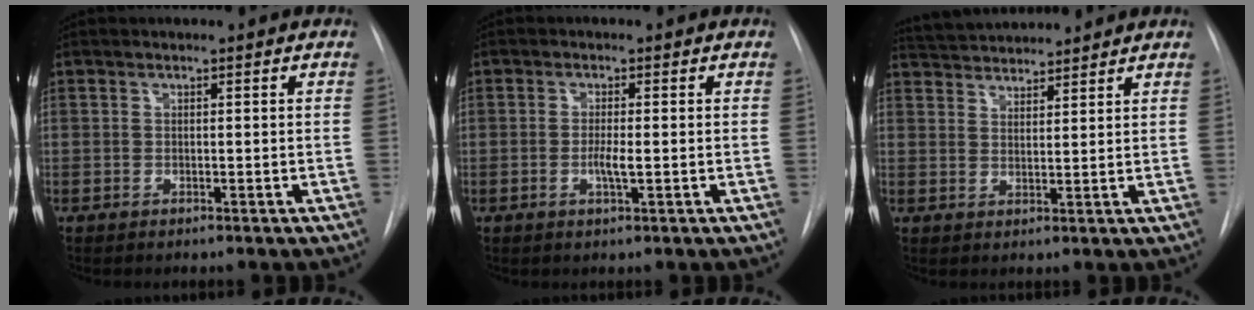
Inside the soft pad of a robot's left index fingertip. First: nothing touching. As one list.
[{"total": 2.3, "force": [-0.8, 0.1, 2.1], "torque": [-0.043, -0.009, -0.014]}, {"total": 8.6, "force": [8.3, 1.1, 2.0], "torque": [-0.041, 0.024, 0.133]}]